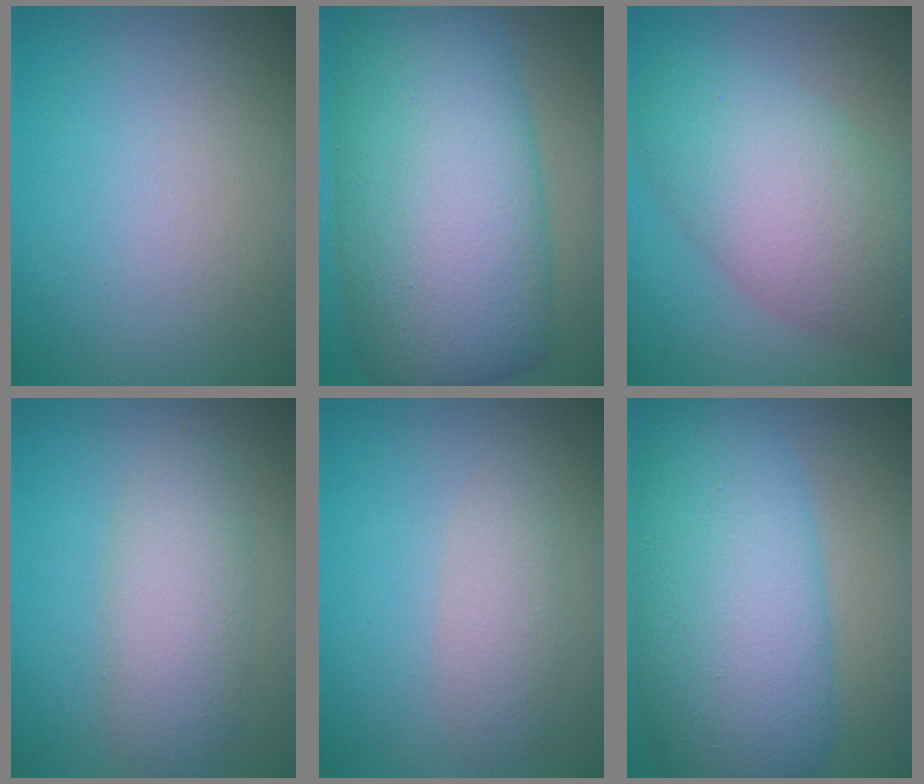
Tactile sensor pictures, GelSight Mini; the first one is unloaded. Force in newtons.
{"total": 14.7, "press": 14.7, "slide": 0.1}
{"total": 8.2, "press": 8.2, "slide": 0.3}
{"total": 4.3, "press": 4.3, "slide": 0.0}
{"total": 2.3, "press": 2.3, "slide": 0.1}
{"total": 11.1, "press": 11.1, "slide": 0.2}